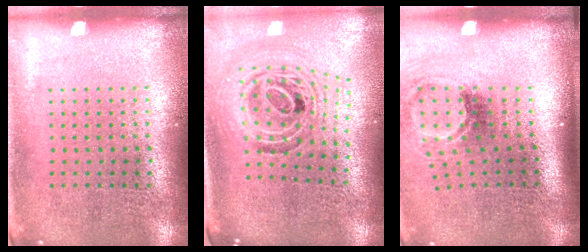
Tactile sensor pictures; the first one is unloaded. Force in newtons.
{"total": 1.6, "press": 1.3, "slide": 0.9}
{"total": 2.1, "press": 1.3, "slide": 1.6}